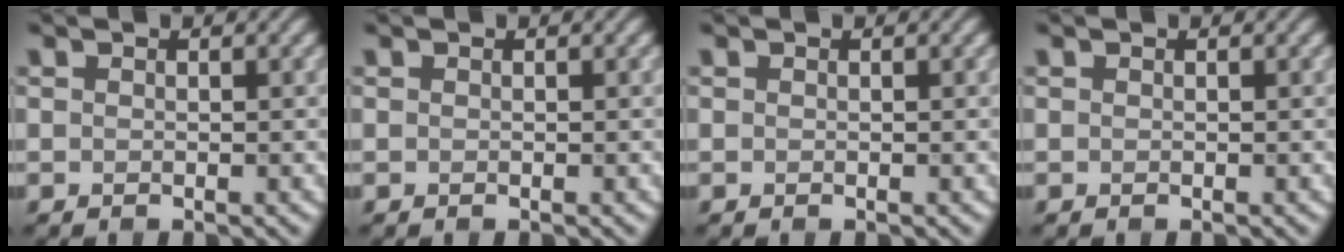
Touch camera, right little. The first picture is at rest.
{"total": 0.0}
{"total": 0.0}
{"total": 0.0}